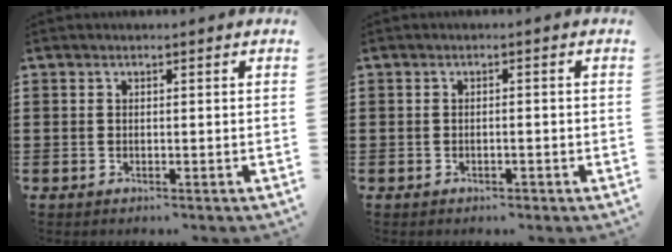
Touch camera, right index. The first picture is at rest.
{"total": 0.8, "force": [-0.5, 0.4, 0.5], "torque": [-0.013, -0.003, -0.009]}